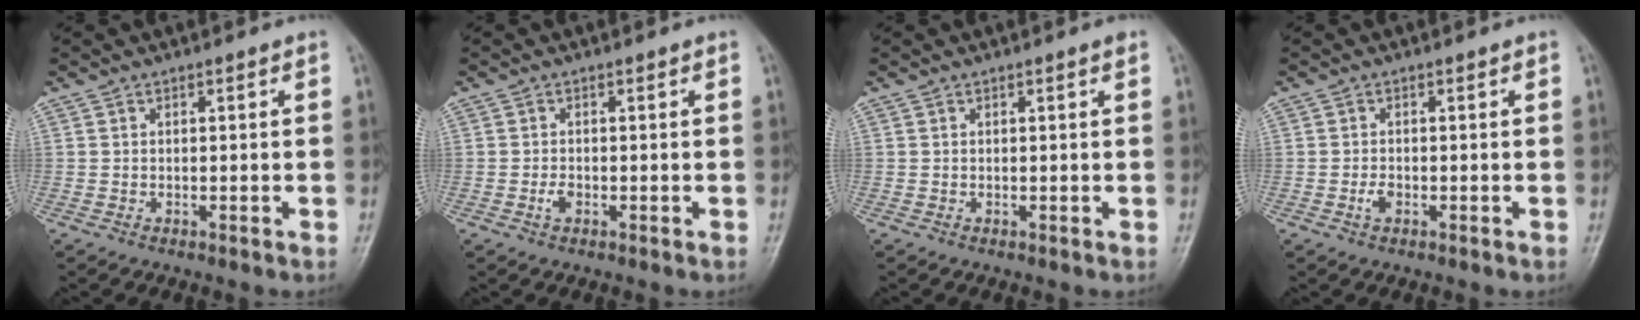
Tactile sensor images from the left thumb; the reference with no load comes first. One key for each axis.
{"total": 1.4, "fx": -0.4, "fy": 0.9, "fz": 1.0, "tx": -0.018, "ty": 0.000, "tz": -0.009}
{"total": 0.5, "fx": 0.3, "fy": 0.0, "fz": 0.4, "tx": -0.010, "ty": -0.001, "tz": 0.004}
{"total": 1.5, "fx": -0.5, "fy": 1.0, "fz": 1.1, "tx": -0.020, "ty": 0.000, "tz": -0.011}